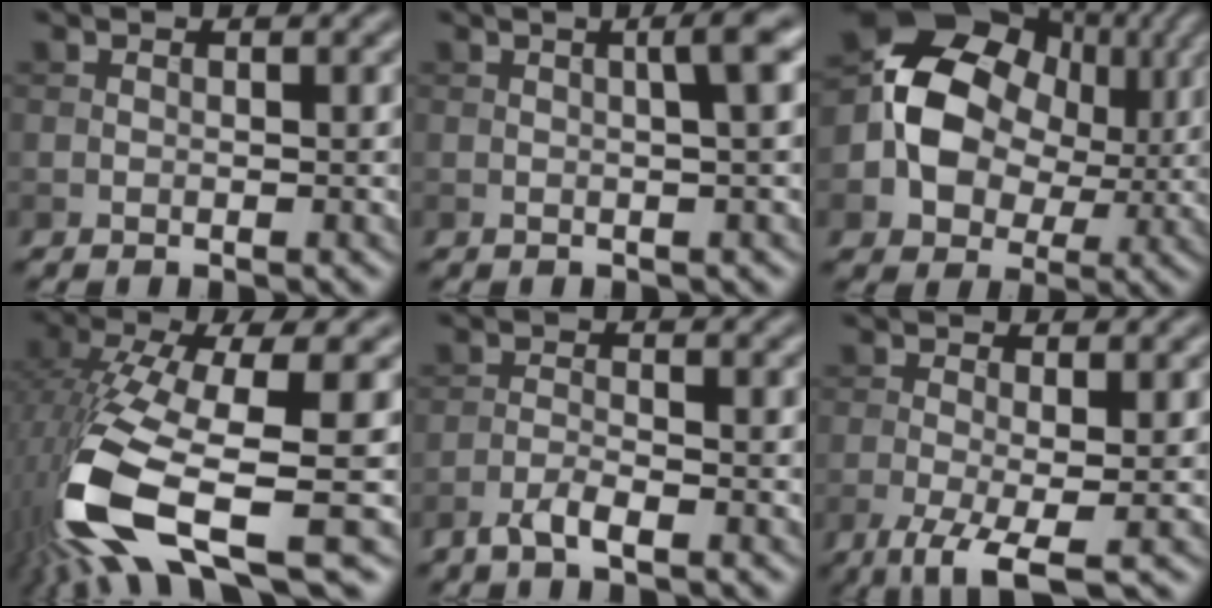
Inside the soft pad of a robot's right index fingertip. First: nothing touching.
{"total": 3.0, "force": [0.4, 0.5, 3.0], "torque": [-0.038, 0.011, 0.004]}
{"total": 10.6, "force": [0.1, 8.4, 6.5], "torque": [-0.103, 0.006, -0.014]}
{"total": 12.8, "force": [-4.6, 4.1, 11.2], "torque": [-0.246, -0.022, -0.081]}
{"total": 2.4, "force": [-1.7, 0.5, 1.6], "torque": [-0.035, 0.001, -0.038]}
{"total": 4.8, "force": [-2.1, 1.1, 4.2], "torque": [-0.084, -0.007, -0.043]}